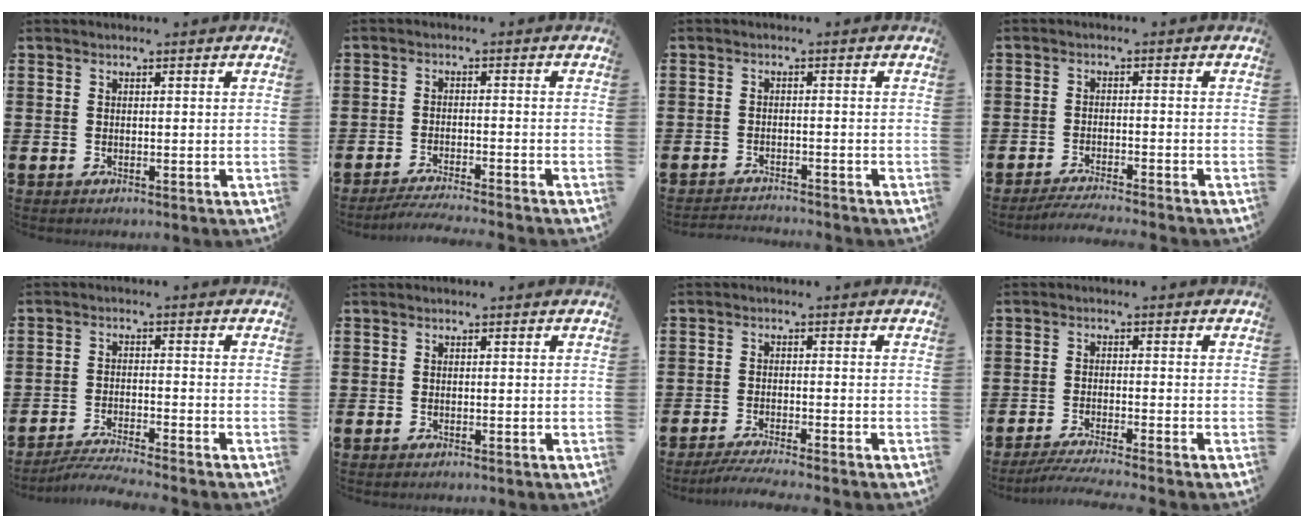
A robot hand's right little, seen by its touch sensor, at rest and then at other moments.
{"total": 2.6, "force": [-2.4, -0.3, 0.8], "torque": [-0.011, 0.001, -0.047]}
{"total": 1.7, "force": [-1.7, -0.1, -0.1], "torque": [-0.003, 0.002, -0.035]}
{"total": 2.3, "force": [-2.1, -0.3, 0.8], "torque": [-0.011, 0.003, -0.041]}
{"total": 3.3, "force": [-3.2, -0.3, 0.9], "torque": [-0.014, -0.003, -0.063]}
{"total": 0.0}
{"total": 2.6, "force": [-2.2, -0.2, 1.4], "torque": [-0.020, -0.002, -0.041]}
{"total": 2.8, "force": [-2.3, -0.2, 1.5], "torque": [-0.022, -0.003, -0.043]}